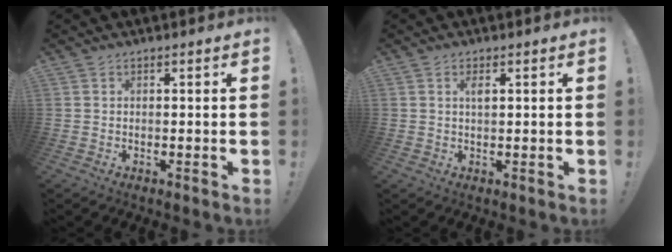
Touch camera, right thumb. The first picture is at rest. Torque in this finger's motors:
{"motor_torque": [0.76, 0.13, 0.43, -0.18, 0.08]}